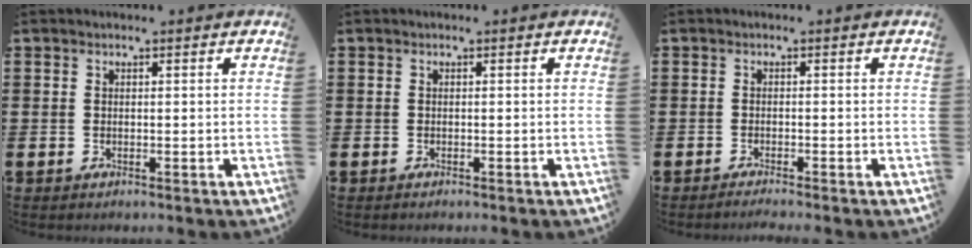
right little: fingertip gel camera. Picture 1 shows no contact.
{"total": 0.0}
{"total": 0.9, "force": [-0.8, -0.1, 0.4], "torque": [-0.006, -0.003, -0.015]}